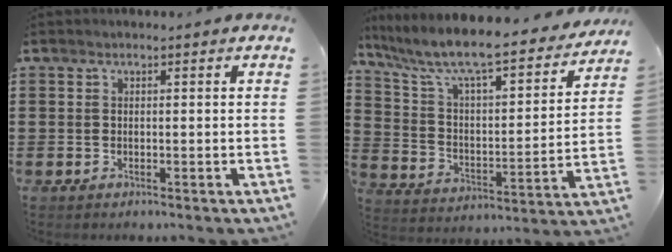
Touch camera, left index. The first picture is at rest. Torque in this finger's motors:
{"motor_torque": [1.56, -0.58, 1.01, 0.21]}